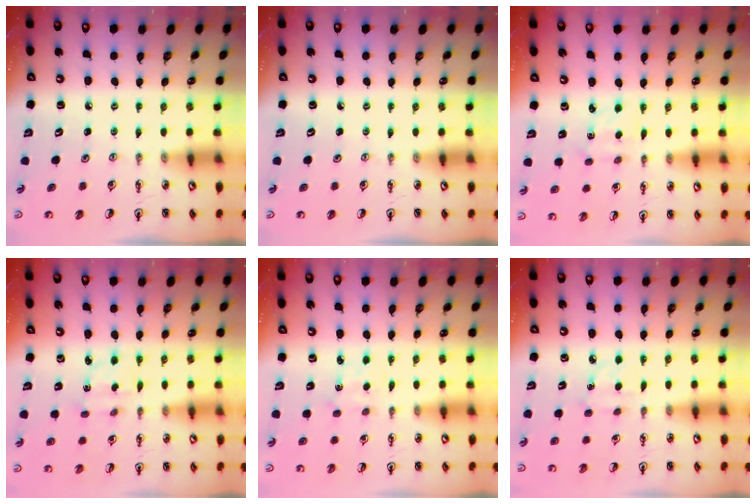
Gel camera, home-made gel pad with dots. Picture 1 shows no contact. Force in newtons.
{"total": 0.0}
{"total": 2.4, "press": 2.3, "slide": 0.4}
{"total": 2.1, "press": 2.0, "slide": 0.7}
{"total": 2.7, "press": 2.7, "slide": 0.4}
{"total": 5.0, "press": 4.9, "slide": 0.5}